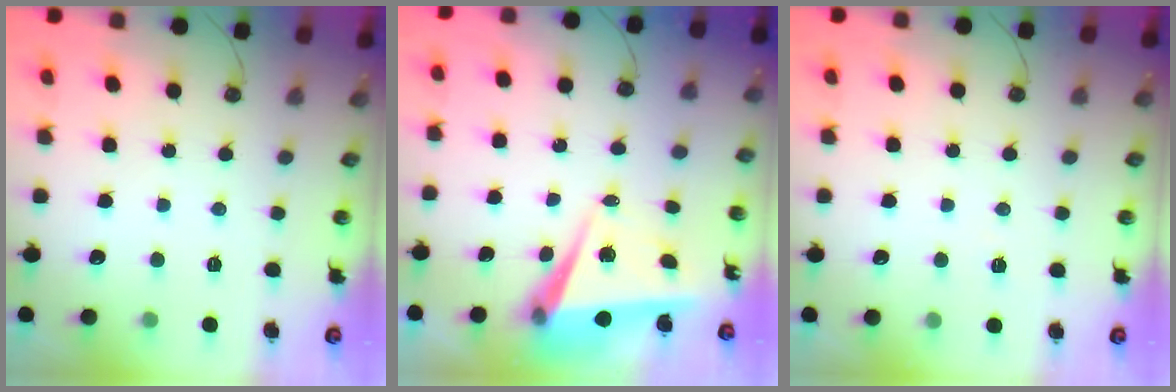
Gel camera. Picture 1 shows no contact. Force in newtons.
{"total": 6.7, "press": 5.4, "slide": 3.9}
{"total": 4.8, "press": 2.0, "slide": 4.3}